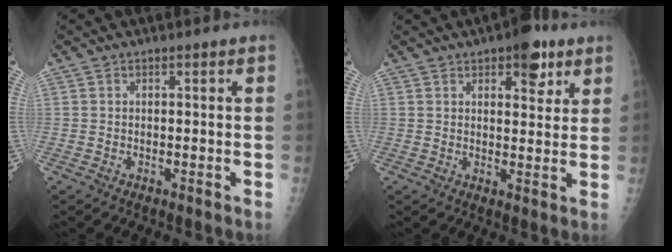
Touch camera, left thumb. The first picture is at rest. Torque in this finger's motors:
{"motor_torque": [1.03, 0.62, 0.79, -0.69, 0.00]}